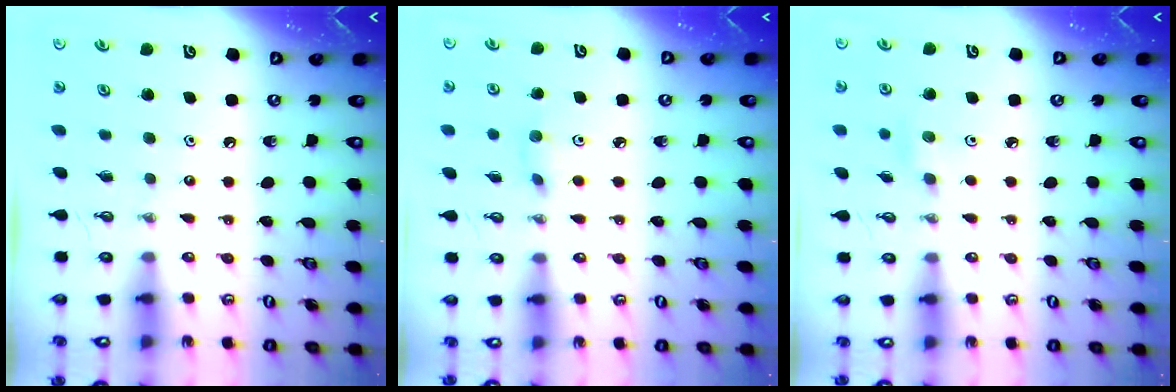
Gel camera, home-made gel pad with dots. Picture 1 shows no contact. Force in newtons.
{"total": 5.0, "press": 4.9, "slide": 1.0}
{"total": 2.8, "press": 2.7, "slide": 0.8}